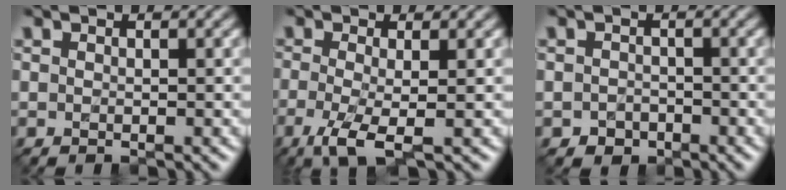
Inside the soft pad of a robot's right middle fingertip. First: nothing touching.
{"total": 3.8, "force": [-1.7, 0.9, 3.3], "torque": [-0.078, -0.004, -0.039]}
{"total": 0.9, "force": [-0.5, 0.6, -0.4], "torque": [0.006, 0.012, -0.009]}